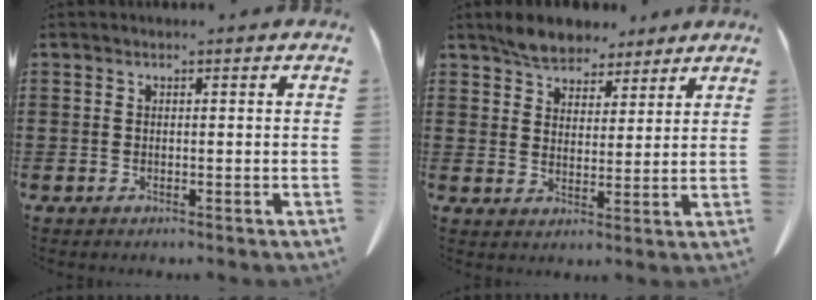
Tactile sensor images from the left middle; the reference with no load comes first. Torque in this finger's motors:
{"motor_torque": [0.23, 0.22, 0.12, 0.05]}